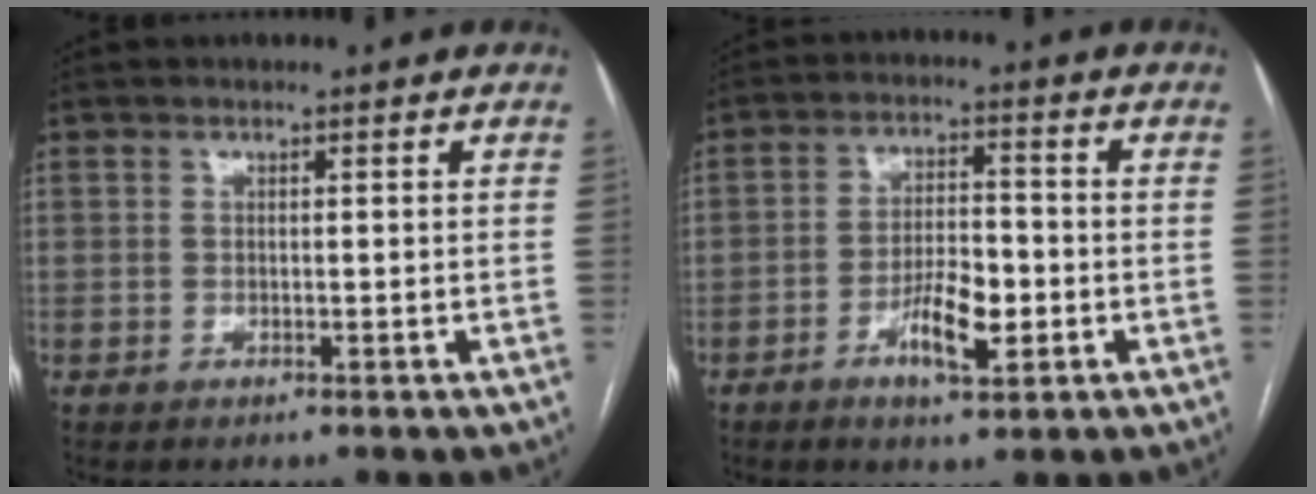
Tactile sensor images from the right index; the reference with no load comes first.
{"total": 7.1, "force": [-2.8, 2.2, 6.2], "torque": [-0.115, 0.003, -0.045]}